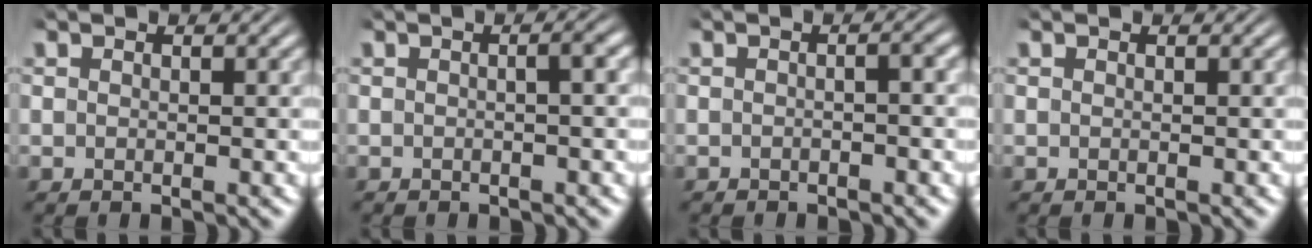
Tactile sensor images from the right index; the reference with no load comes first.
{"total": 1.1, "force": [-0.3, -0.2, 1.0], "torque": [-0.009, 0.006, -0.007]}
{"total": 0.9, "force": [-0.6, -0.2, 0.6], "torque": [-0.008, 0.002, -0.012]}
{"total": 0.0}